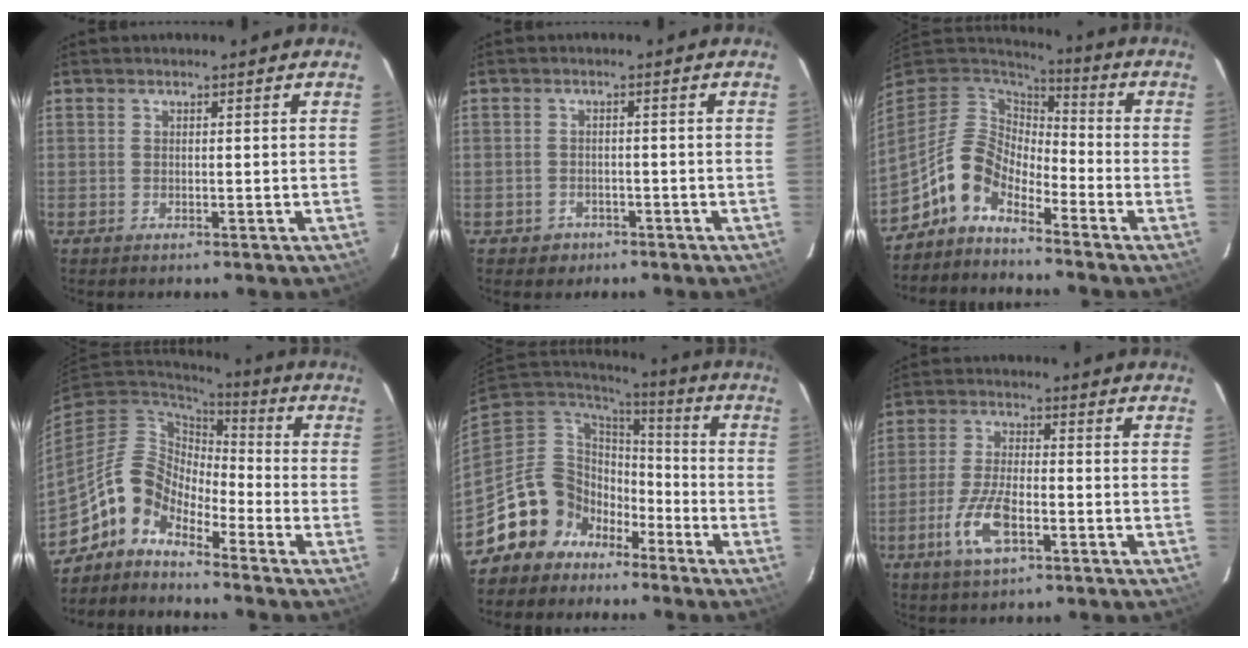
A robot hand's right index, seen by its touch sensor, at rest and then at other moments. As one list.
[{"total": 3.3, "force": [-1.8, 2.7, 0.4], "torque": [-0.019, 0.005, -0.024]}, {"total": 9.6, "force": [-6.7, 4.9, 4.9], "torque": [-0.100, 0.020, -0.141]}, {"total": 9.5, "force": [-6.9, 5.5, 3.5], "torque": [-0.069, 0.032, -0.153]}, {"total": 12.9, "force": [-8.0, 10.0, 1.7], "torque": [-0.059, 0.032, -0.138]}, {"total": 9.2, "force": [-3.9, 3.5, 7.6], "torque": [-0.165, -0.005, -0.074]}]